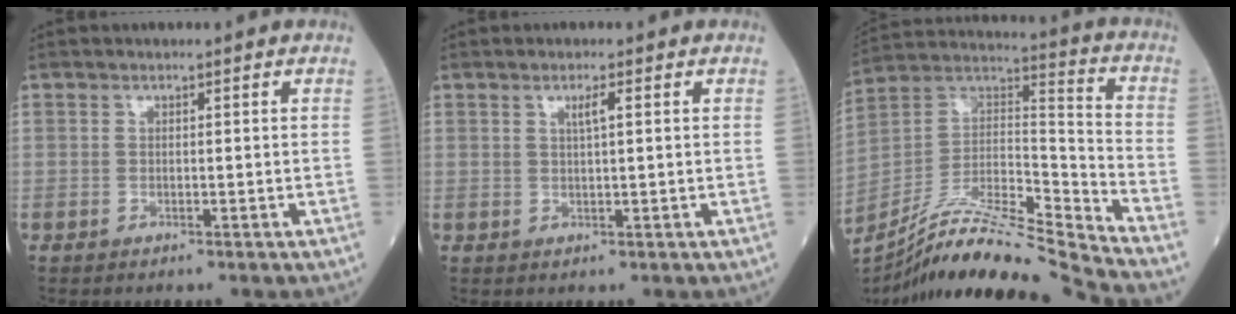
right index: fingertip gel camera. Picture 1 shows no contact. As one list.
[{"total": 1.7, "force": [0.7, 0.0, 1.6], "torque": [-0.030, -0.001, 0.012]}, {"total": 19.4, "force": [-18.0, -1.4, 7.0], "torque": [-0.141, 0.016, -0.317]}]